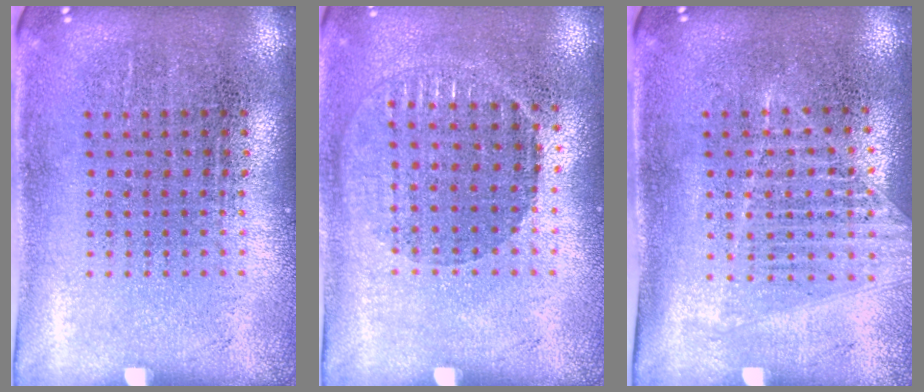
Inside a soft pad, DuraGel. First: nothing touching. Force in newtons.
{"total": 0.9, "press": 0.8, "slide": 0.4}
{"total": 1.2, "press": 1.1, "slide": 0.5}